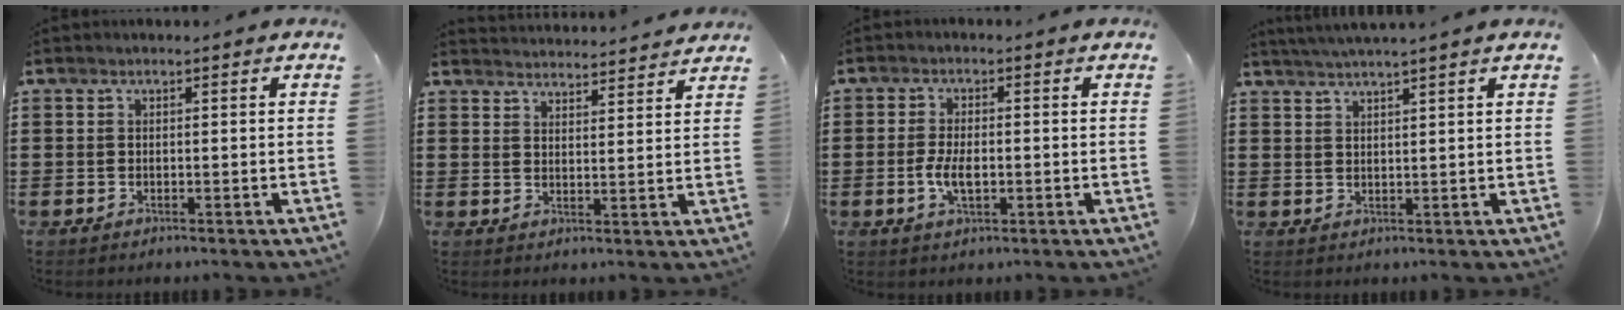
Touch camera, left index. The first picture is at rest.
{"total": 3.5, "force": [3.5, -0.3, -0.2], "torque": [-0.008, -0.022, 0.062]}
{"total": 4.3, "force": [-0.9, 1.9, 3.8], "torque": [-0.080, 0.000, -0.020]}
{"total": 2.6, "force": [2.4, -0.9, 0.6], "torque": [-0.016, -0.004, 0.043]}